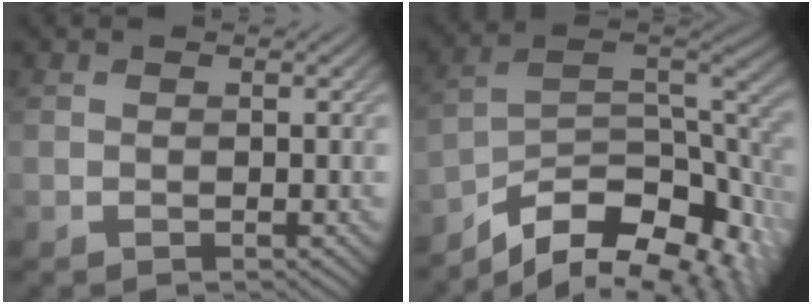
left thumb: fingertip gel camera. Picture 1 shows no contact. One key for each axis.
{"total": 14.0, "fx": -9.7, "fy": 5.4, "fz": 8.6, "tx": -0.173, "ty": -0.024, "tz": -0.143}